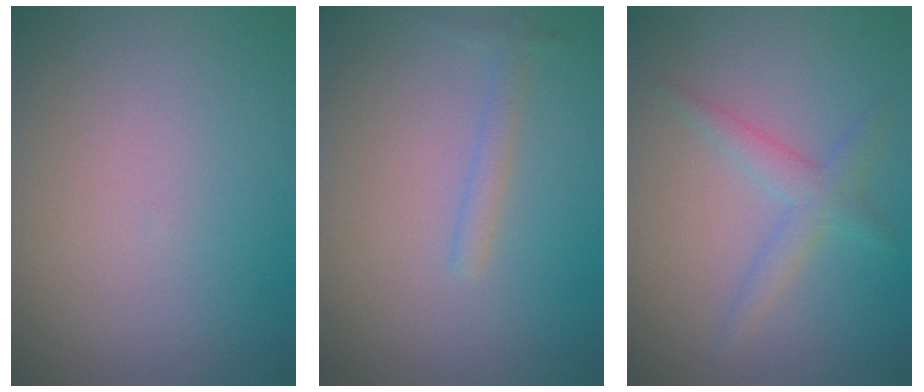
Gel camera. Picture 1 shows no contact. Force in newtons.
{"total": 1.2, "press": 1.2, "slide": 0.0}
{"total": 2.3, "press": 2.3, "slide": 0.1}